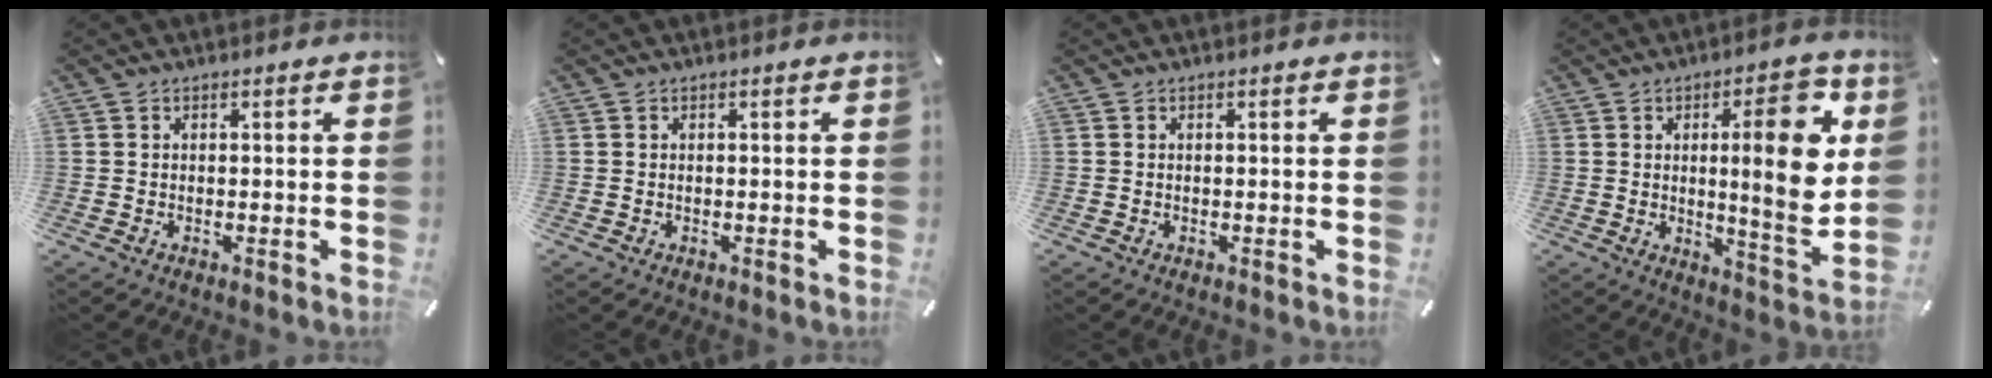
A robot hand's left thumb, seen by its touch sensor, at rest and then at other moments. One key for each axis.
{"total": 0.0}
{"total": 0.0}
{"total": 15.9, "fx": 3.5, "fy": 3.9, "fz": 15.0, "tx": -0.197, "ty": -0.018, "tz": 0.043}